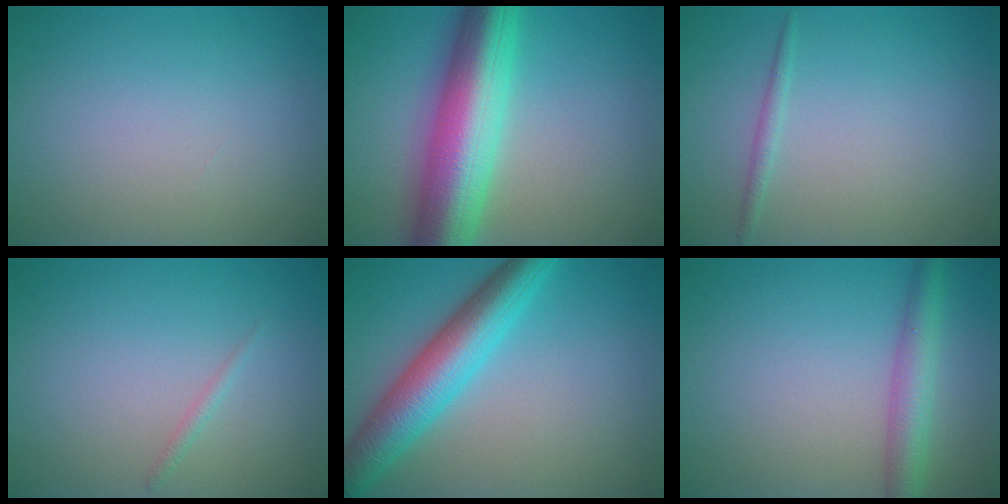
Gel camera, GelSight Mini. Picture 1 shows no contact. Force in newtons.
{"total": 11.2, "press": 11.2, "slide": 0.3}
{"total": 0.9, "press": 0.9, "slide": 0.1}
{"total": 0.7, "press": 0.7, "slide": 0.0}
{"total": 7.0, "press": 7.0, "slide": 0.2}
{"total": 3.7, "press": 3.7, "slide": 0.1}